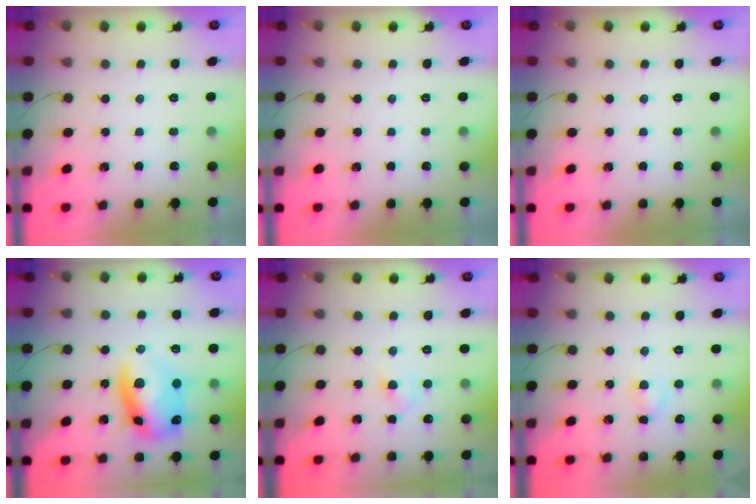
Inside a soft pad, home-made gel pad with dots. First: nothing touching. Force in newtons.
{"total": 0.0}
{"total": 0.0}
{"total": 12.9, "press": 12.7, "slide": 2.5}
{"total": 3.2, "press": 3.0, "slide": 1.2}
{"total": 2.8, "press": 2.6, "slide": 1.2}